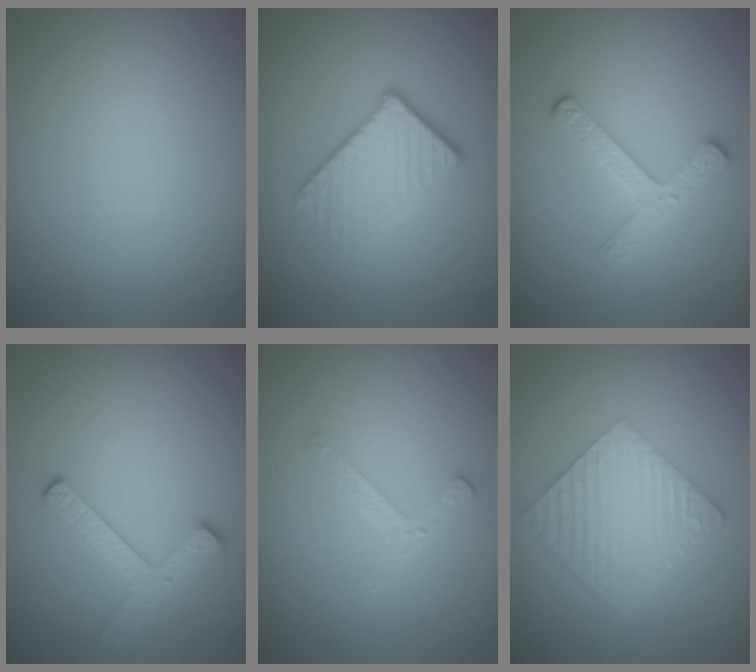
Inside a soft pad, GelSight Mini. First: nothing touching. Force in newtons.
{"total": 3.9, "press": 2.6, "slide": 2.9}
{"total": 2.7, "press": 2.6, "slide": 0.5}
{"total": 2.5, "press": 2.4, "slide": 0.5}
{"total": 1.7, "press": 1.7, "slide": 0.3}
{"total": 6.5, "press": 4.4, "slide": 4.7}